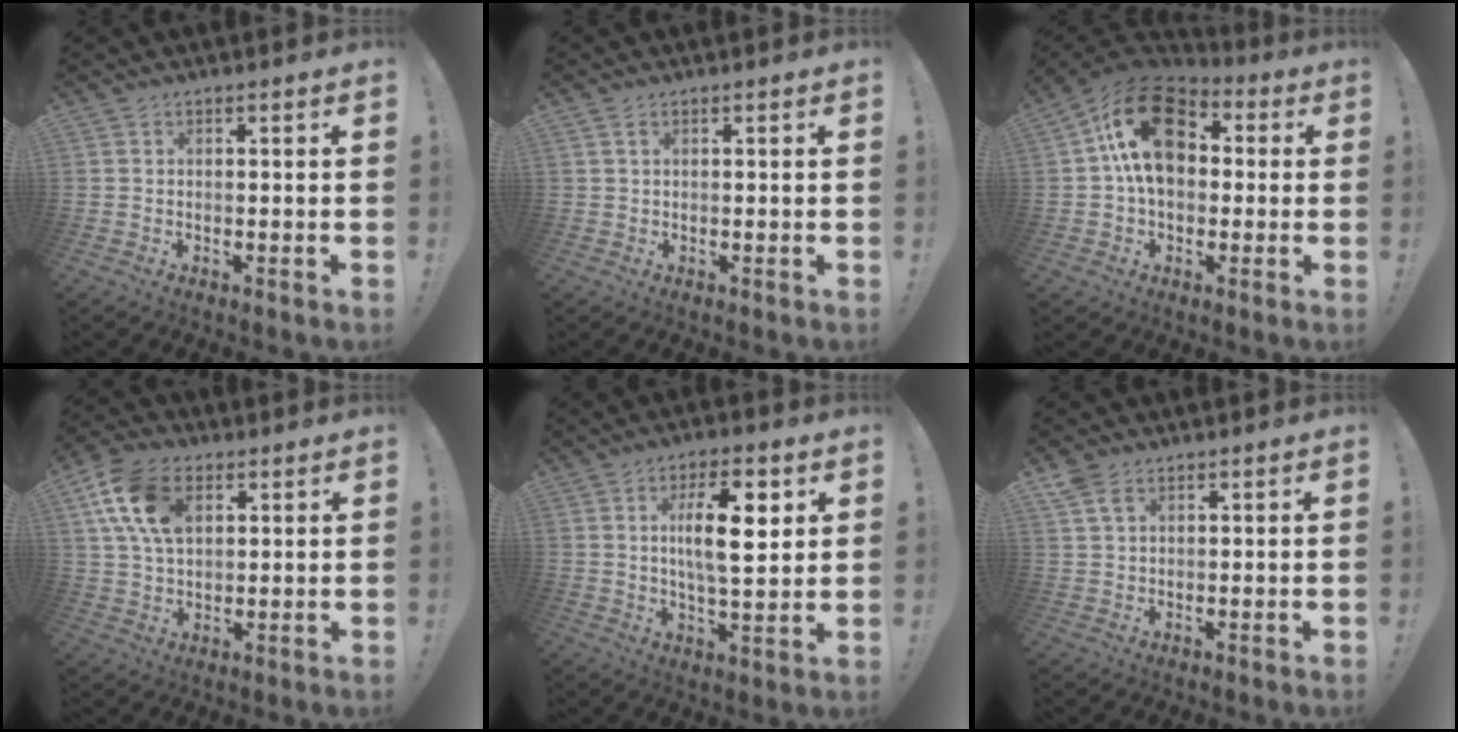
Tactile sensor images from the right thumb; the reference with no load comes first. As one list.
[{"total": 1.6, "force": [0.7, 0.8, 1.2], "torque": [-0.022, 0.002, 0.013]}, {"total": 19.4, "force": [4.2, 13.2, 13.6], "torque": [-0.230, 0.011, 0.076]}, {"total": 14.9, "force": [5.4, 9.6, 10.0], "torque": [-0.197, -0.002, 0.104]}, {"total": 12.9, "force": [3.3, 4.2, 11.8], "torque": [-0.185, -0.006, 0.046]}, {"total": 4.5, "force": [2.8, 2.3, 2.6], "torque": [-0.042, -0.012, 0.051]}]